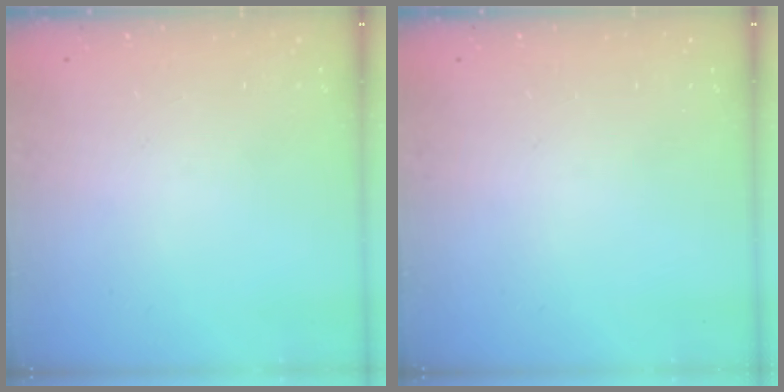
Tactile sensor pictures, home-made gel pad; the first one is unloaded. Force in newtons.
{"total": 0.0}